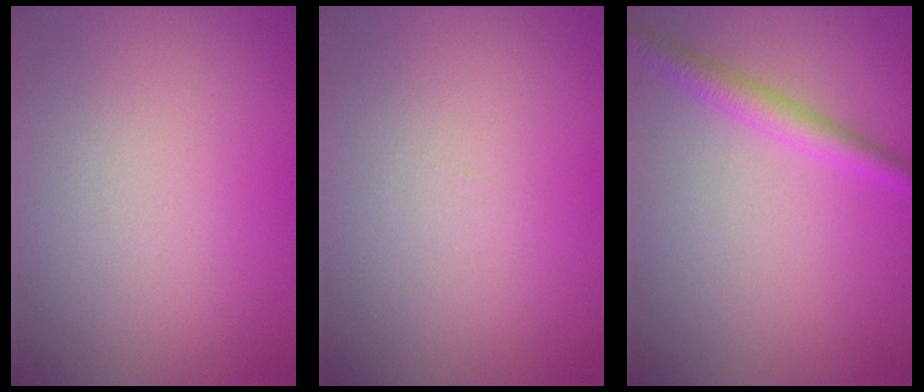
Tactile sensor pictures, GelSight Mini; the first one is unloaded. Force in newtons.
{"total": 0.0}
{"total": 2.3, "press": 2.3, "slide": 0.1}